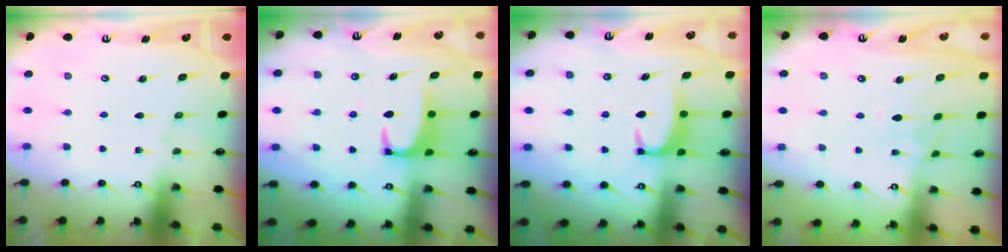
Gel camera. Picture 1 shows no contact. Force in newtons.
{"total": 1.9, "press": 1.8, "slide": 0.3}
{"total": 1.6, "press": 1.6, "slide": 0.5}
{"total": 1.3, "press": 1.0, "slide": 0.8}